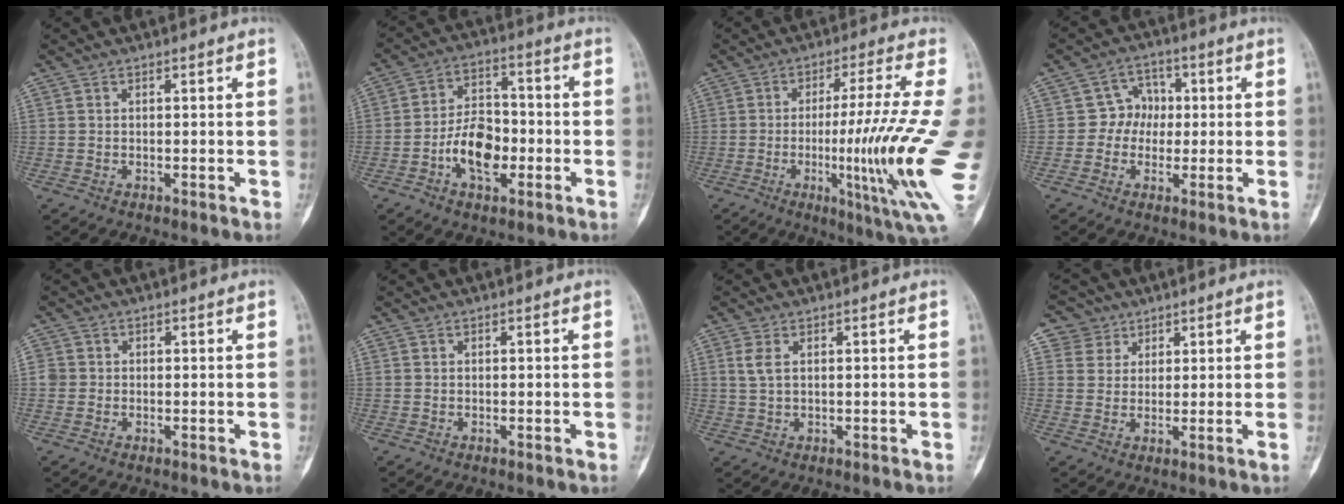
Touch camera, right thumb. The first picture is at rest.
{"total": 10.4, "force": [-3.1, 6.1, 7.8], "torque": [-0.116, 0.028, -0.058]}
{"total": 18.8, "force": [-2.1, 0.8, 18.6], "torque": [-0.293, -0.017, -0.029]}
{"total": 5.9, "force": [0.1, 5.5, 2.2], "torque": [0.008, 0.016, -0.009]}
{"total": 1.8, "force": [-0.1, 1.8, 0.4], "torque": [0.010, 0.007, -0.005]}
{"total": 0.0}
{"total": 2.7, "force": [1.0, 1.4, 2.2], "torque": [-0.050, 0.005, 0.023]}
{"total": 4.7, "force": [2.6, 3.8, -0.5], "torque": [0.032, -0.011, 0.044]}